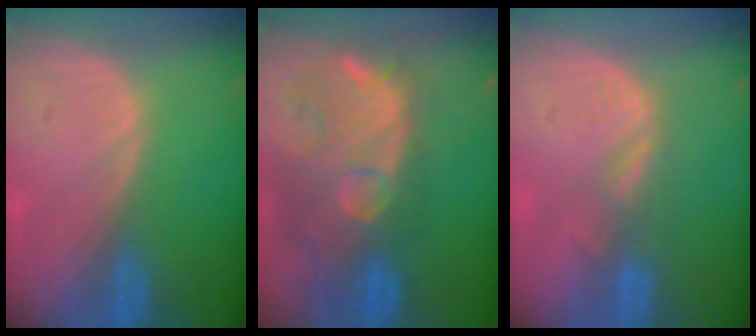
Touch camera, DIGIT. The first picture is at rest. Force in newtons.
{"total": 12.6, "press": 11.3, "slide": 5.7}
{"total": 3.2, "press": 2.6, "slide": 1.9}